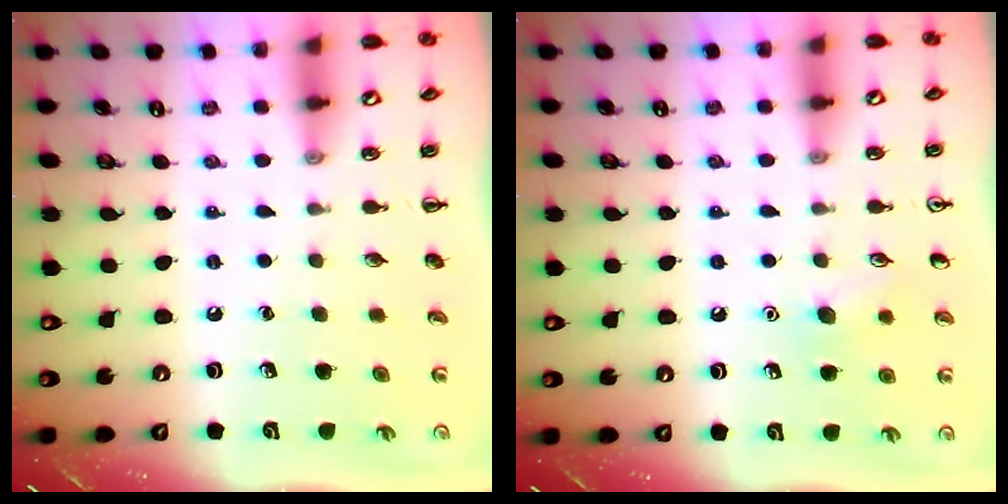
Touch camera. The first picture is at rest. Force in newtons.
{"total": 7.2, "press": 6.9, "slide": 2.0}